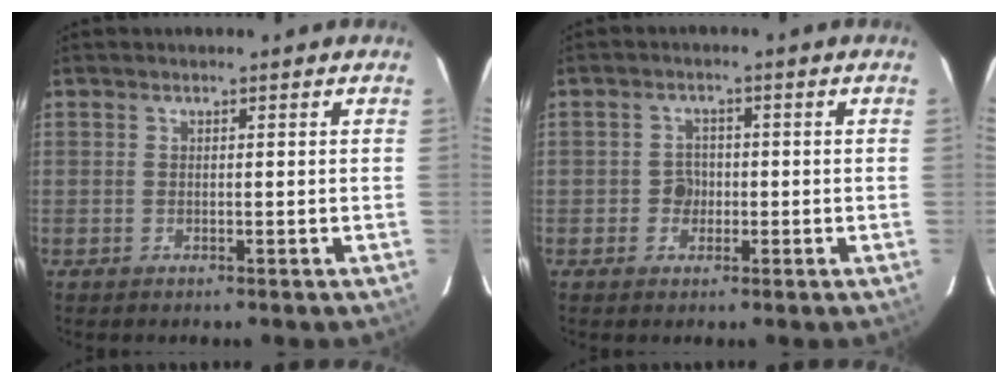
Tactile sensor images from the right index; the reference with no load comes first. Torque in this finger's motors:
{"motor_torque": [0.14, 0.11, 0.17, 0.02]}